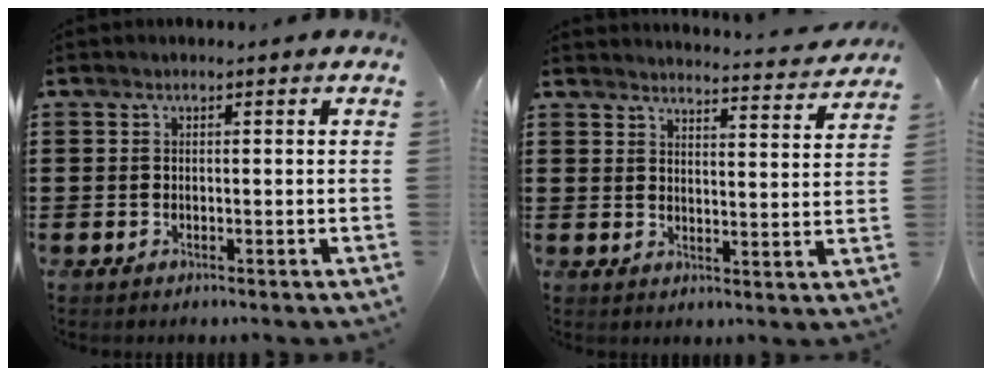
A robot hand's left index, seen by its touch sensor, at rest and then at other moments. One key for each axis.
{"total": 3.5, "fx": 3.5, "fy": -0.3, "fz": 0.5, "tx": -0.017, "ty": -0.030, "tz": 0.057}